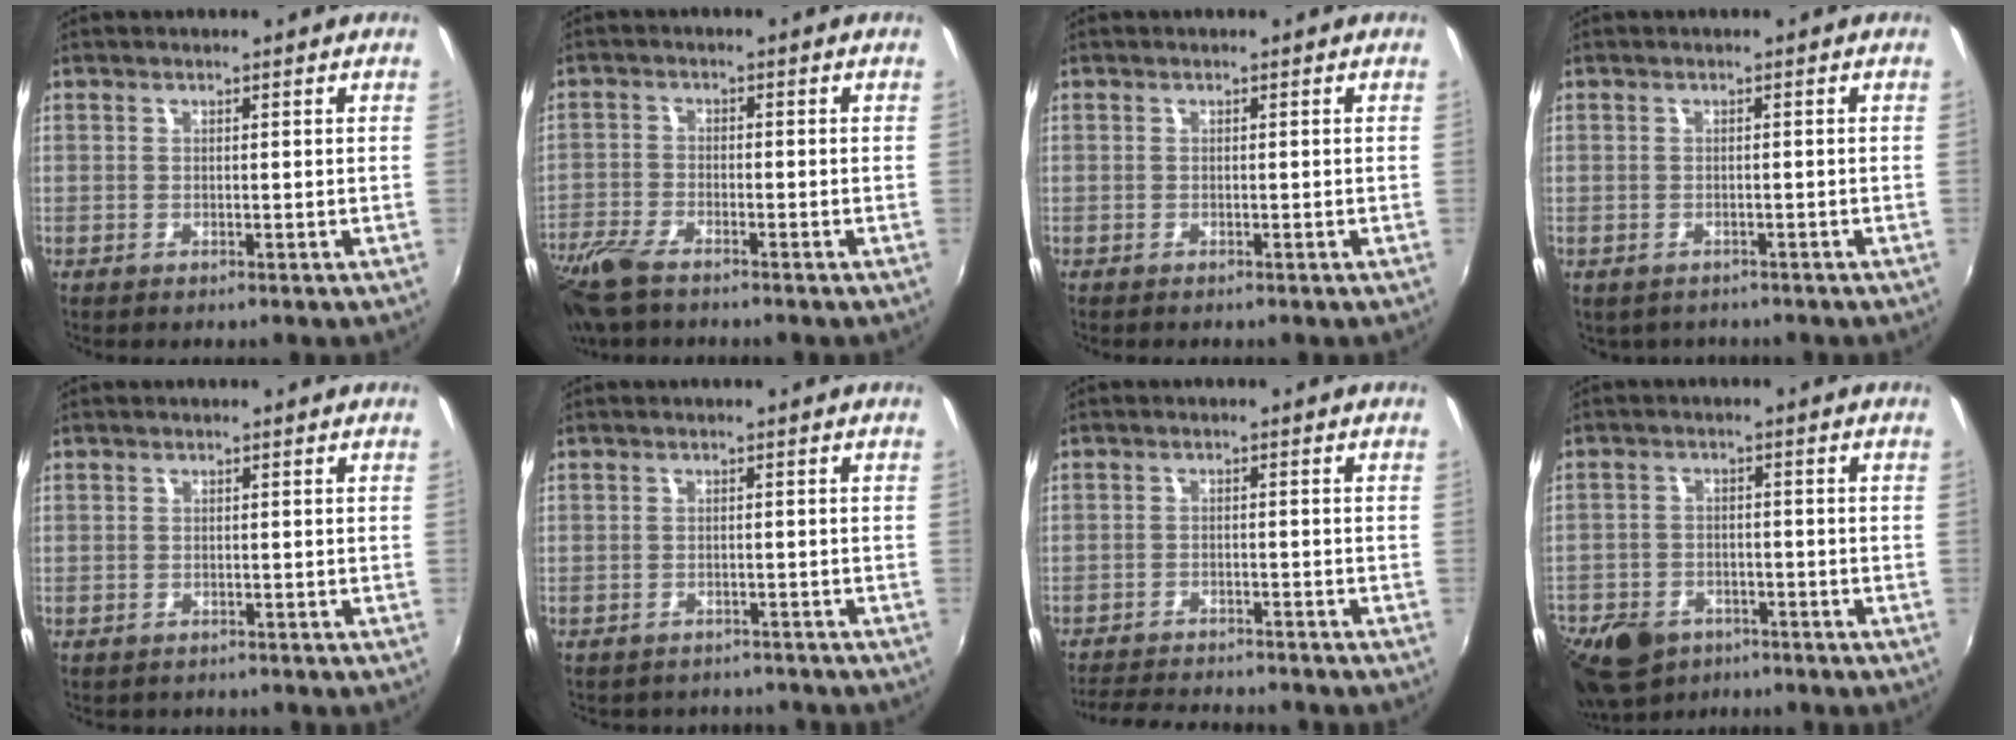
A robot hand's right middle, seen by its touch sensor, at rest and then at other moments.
{"total": 9.9, "force": [-7.7, 3.1, 5.5], "torque": [-0.143, -0.033, -0.153]}
{"total": 0.0}
{"total": 2.0, "force": [-1.4, 1.3, 0.4], "torque": [-0.013, -0.008, -0.017]}
{"total": 1.3, "force": [-0.7, 1.0, -0.1], "torque": [-0.003, 0.001, -0.009]}
{"total": 4.3, "force": [-3.5, 2.5, 0.4], "torque": [-0.008, 0.008, -0.047]}
{"total": 10.9, "force": [-10.0, 1.8, 3.9], "torque": [-0.096, -0.012, -0.152]}
{"total": 14.3, "force": [-9.1, 9.1, 6.3], "torque": [-0.175, -0.017, -0.146]}